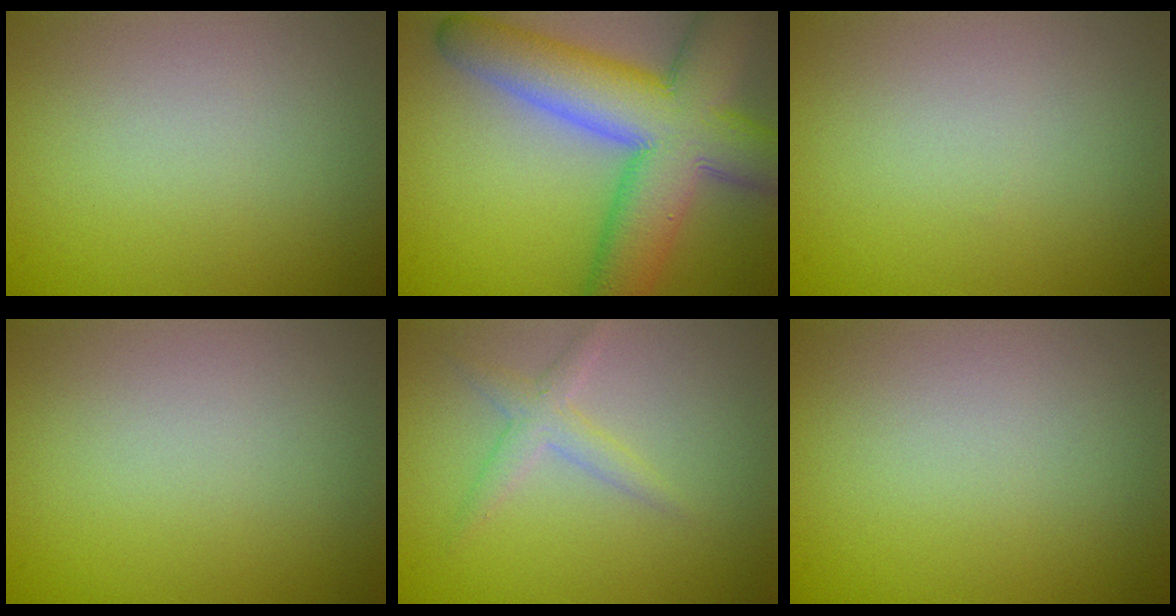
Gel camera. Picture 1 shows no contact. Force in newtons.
{"total": 12.3, "press": 12.3, "slide": 0.5}
{"total": 0.0}
{"total": 0.0}
{"total": 1.8, "press": 1.8, "slide": 0.0}
{"total": 0.0}